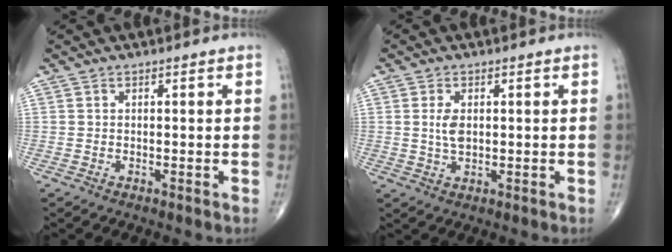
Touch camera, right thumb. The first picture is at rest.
{"total": 3.6, "force": [0.5, 2.0, 2.9], "torque": [-0.056, -0.006, 0.012]}